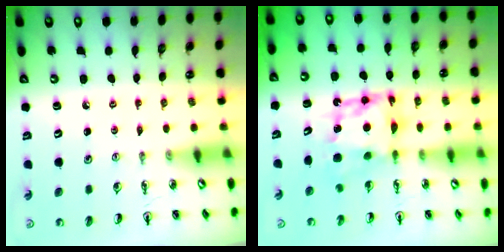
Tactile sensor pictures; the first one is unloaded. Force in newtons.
{"total": 8.1, "press": 8.1, "slide": 0.8}